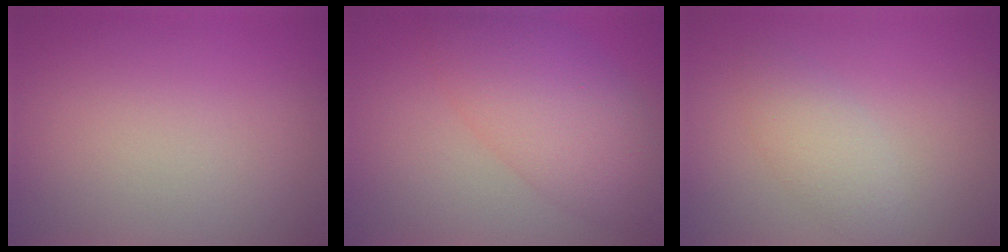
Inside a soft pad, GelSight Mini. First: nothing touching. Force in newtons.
{"total": 4.8, "press": 4.8, "slide": 0.2}
{"total": 2.3, "press": 2.3, "slide": 0.2}